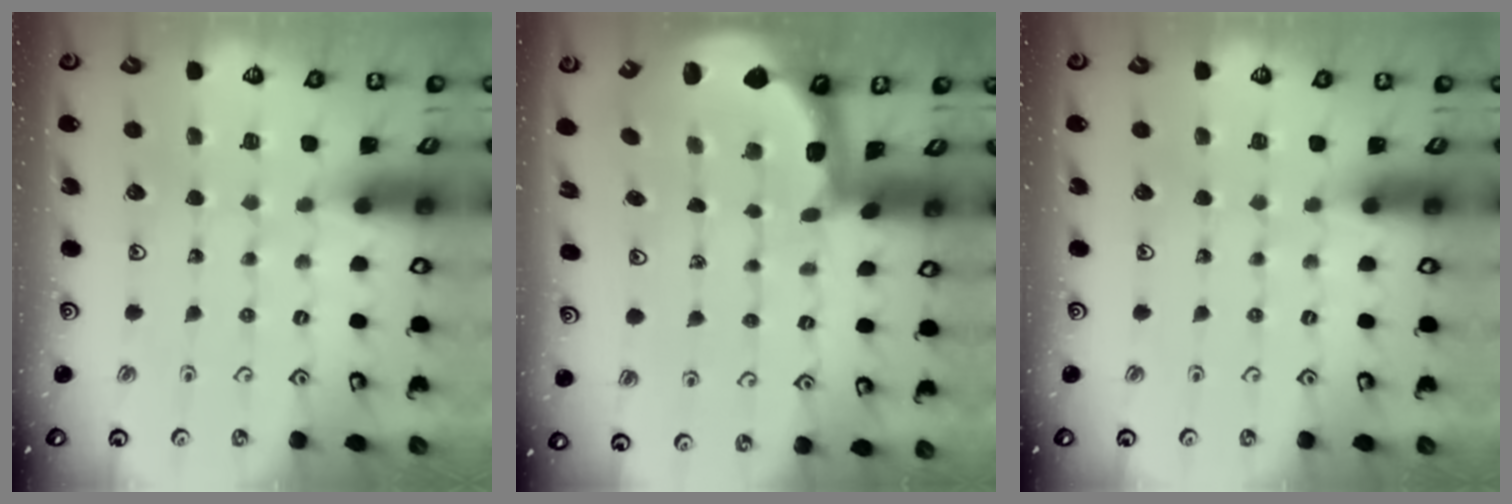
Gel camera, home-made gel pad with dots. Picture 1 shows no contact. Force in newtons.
{"total": 2.4, "press": 2.0, "slide": 1.2}
{"total": 0.0}